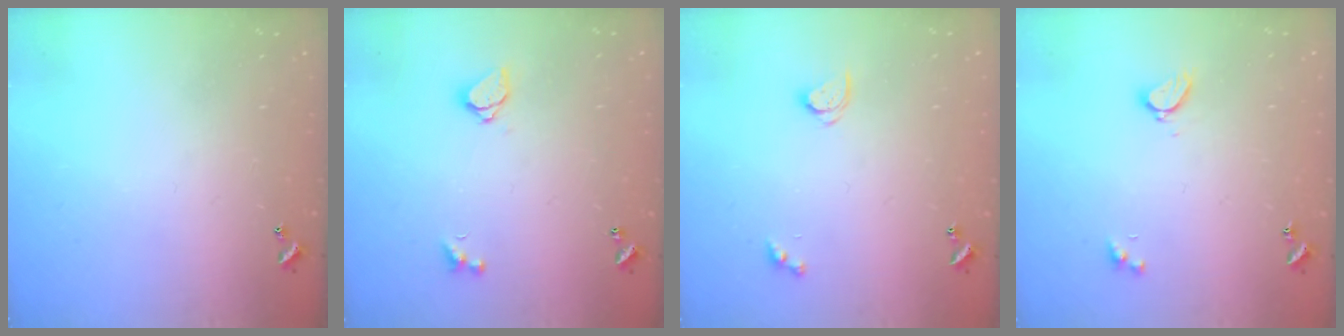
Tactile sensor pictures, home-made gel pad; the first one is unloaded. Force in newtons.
{"total": 1.5, "press": 1.5, "slide": 0.4}
{"total": 2.7, "press": 2.7, "slide": 0.5}
{"total": 2.3, "press": 2.3, "slide": 0.3}